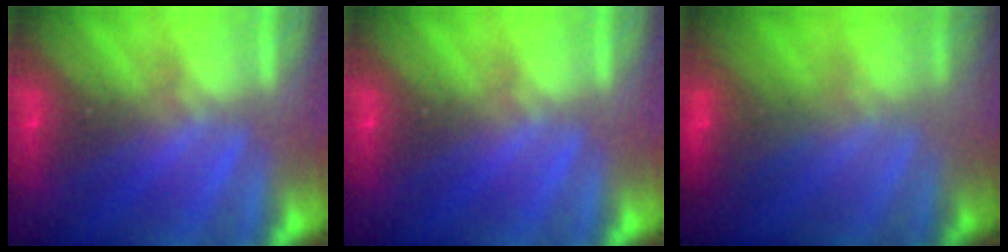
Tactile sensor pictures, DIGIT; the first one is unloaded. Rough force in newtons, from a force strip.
{"total": 0.0}
{"total": 3.0}